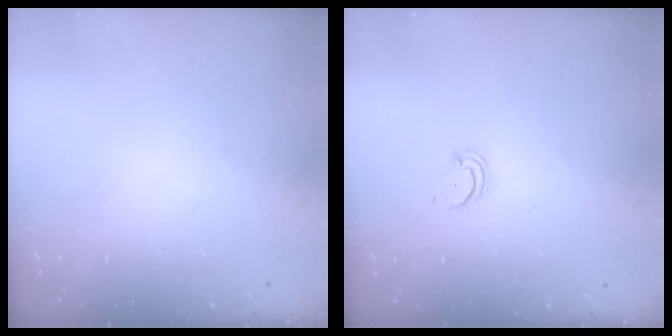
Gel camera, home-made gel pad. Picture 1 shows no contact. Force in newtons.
{"total": 2.0, "press": 2.0, "slide": 0.2}